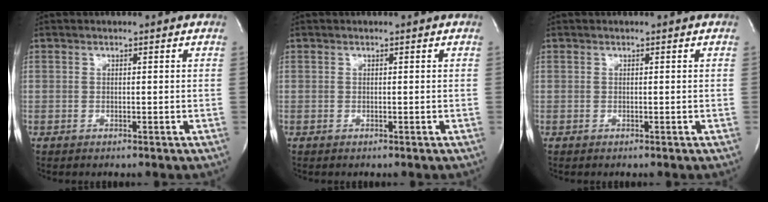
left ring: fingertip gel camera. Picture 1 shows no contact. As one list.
[{"total": 0.0}, {"total": 0.0}]